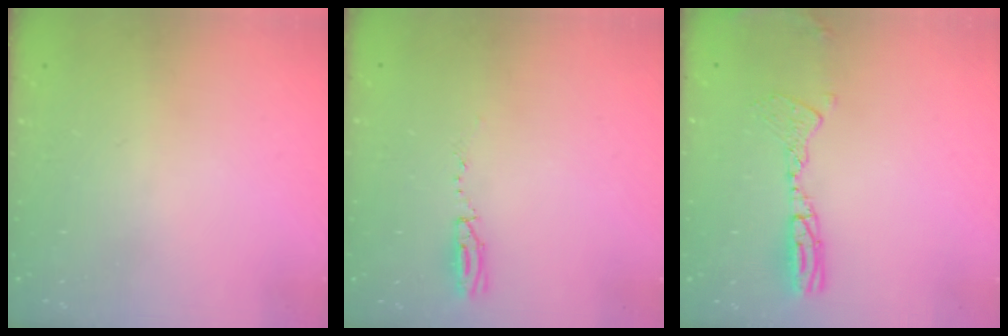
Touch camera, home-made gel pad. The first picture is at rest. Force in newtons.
{"total": 3.1, "press": 2.5, "slide": 1.9}
{"total": 10.0, "press": 9.7, "slide": 2.6}